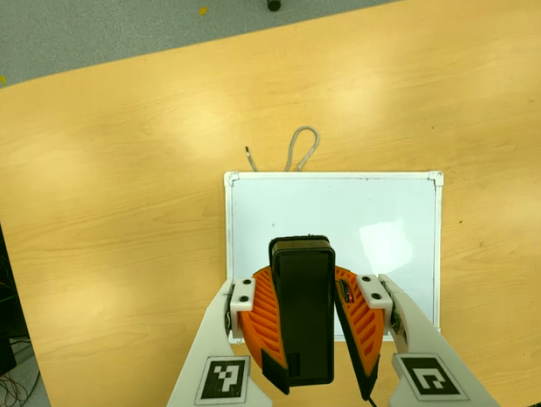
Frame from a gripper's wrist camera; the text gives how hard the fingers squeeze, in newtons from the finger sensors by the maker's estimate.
{"total": 11.0, "left": 10.7, "right": 11.4}